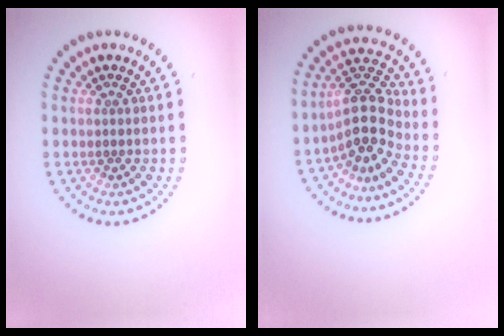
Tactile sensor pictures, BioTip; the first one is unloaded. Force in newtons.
{"total": 4.2, "press": 3.6, "slide": 2.2}